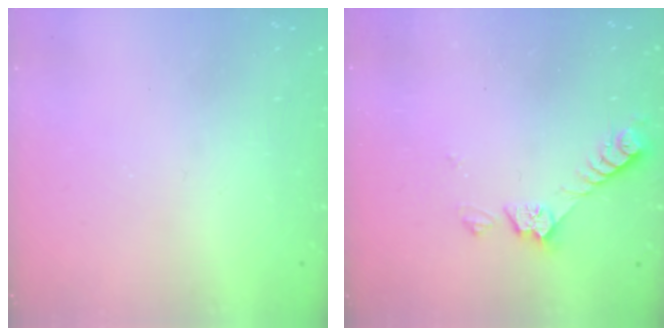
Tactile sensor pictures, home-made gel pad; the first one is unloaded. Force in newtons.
{"total": 4.9, "press": 4.8, "slide": 0.6}